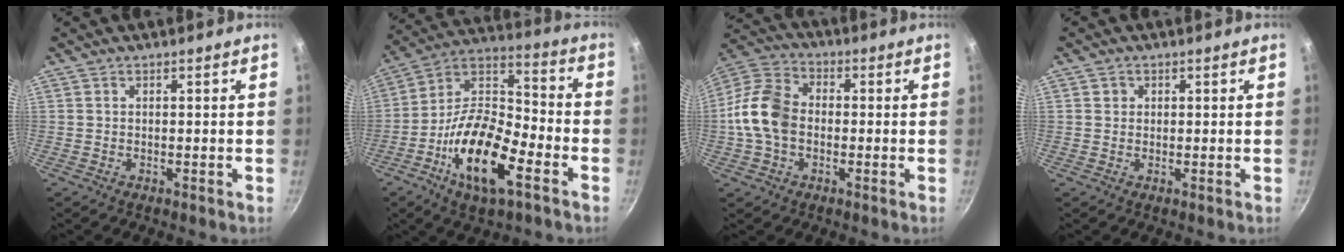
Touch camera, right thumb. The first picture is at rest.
{"total": 19.2, "force": [-8.1, 8.1, 15.4], "torque": [-0.268, 0.046, -0.162]}
{"total": 12.2, "force": [-1.2, 8.8, 8.4], "torque": [-0.145, 0.028, -0.040]}
{"total": 1.5, "force": [0.3, 1.4, 0.3], "torque": [0.001, 0.003, 0.003]}